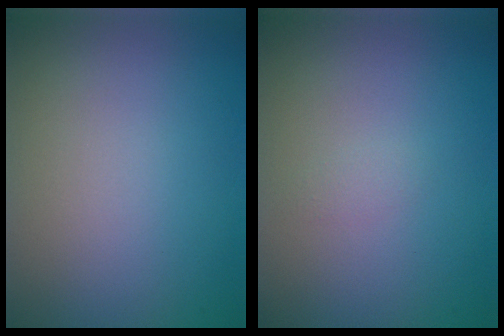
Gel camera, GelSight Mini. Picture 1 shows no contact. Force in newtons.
{"total": 0.6, "press": 0.6, "slide": 0.1}